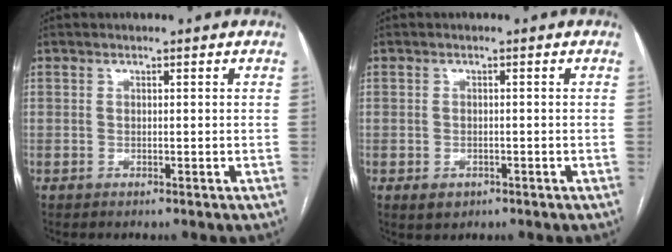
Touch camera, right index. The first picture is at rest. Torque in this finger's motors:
{"motor_torque": [0.22, -0.10, 0.00, 0.00]}